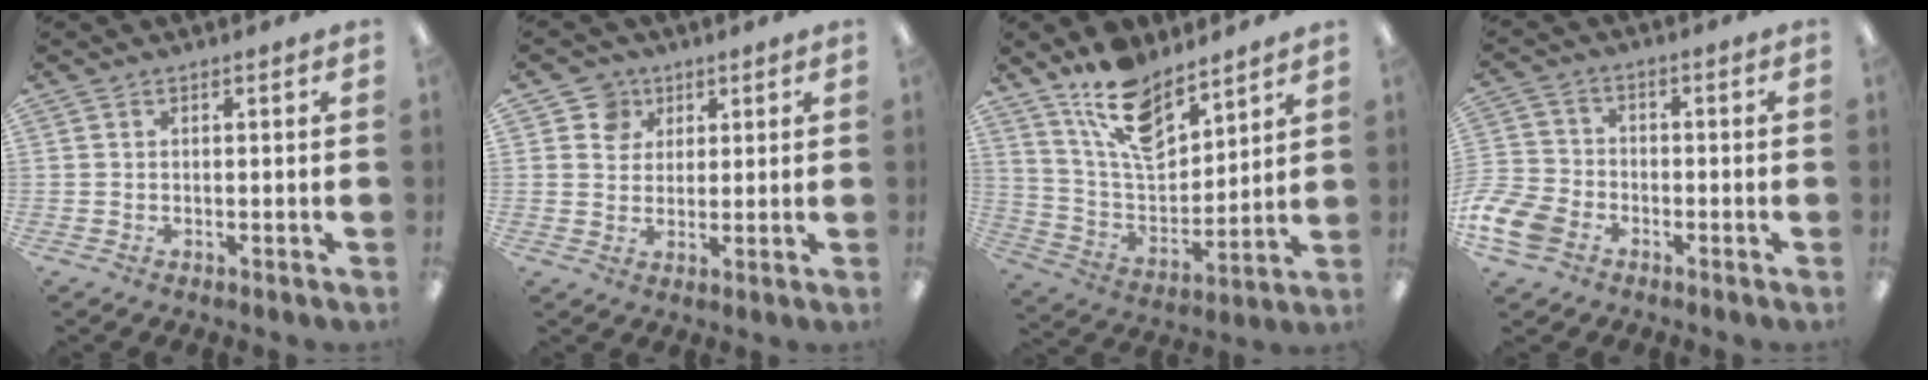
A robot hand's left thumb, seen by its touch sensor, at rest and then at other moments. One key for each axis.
{"total": 5.5, "fx": 2.7, "fy": 4.7, "fz": 0.5, "tx": -0.017, "ty": -0.001, "tz": 0.049}
{"total": 14.9, "fx": 10.6, "fy": 6.9, "fz": 7.7, "tx": -0.142, "ty": -0.060, "tz": 0.196}
{"total": 9.2, "fx": -4.6, "fy": 6.5, "fz": 4.6, "tx": -0.109, "ty": 0.028, "tz": -0.086}